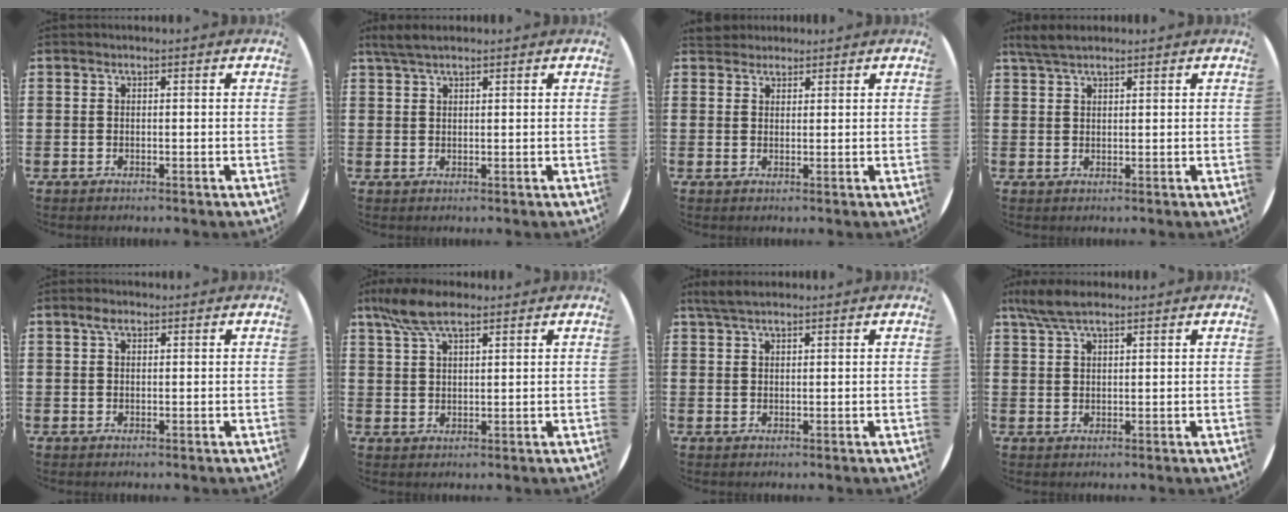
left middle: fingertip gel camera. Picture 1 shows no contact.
{"total": 2.4, "force": [1.9, 0.4, 1.3], "torque": [-0.029, 0.004, 0.035]}
{"total": 2.1, "force": [2.0, 0.7, -0.1], "torque": [-0.003, 0.004, 0.040]}
{"total": 2.9, "force": [2.4, 0.6, 1.5], "torque": [-0.035, 0.007, 0.045]}
{"total": 1.7, "force": [0.9, 1.0, 1.1], "torque": [-0.017, 0.003, 0.014]}
{"total": 6.4, "force": [4.6, 2.1, 4.0], "torque": [-0.088, 0.001, 0.085]}
{"total": 2.6, "force": [2.1, 0.6, 1.5], "torque": [-0.032, 0.005, 0.039]}
{"total": 4.7, "force": [3.5, 1.2, 2.9], "torque": [-0.063, 0.003, 0.064]}